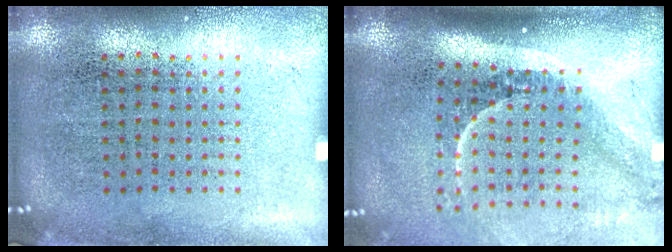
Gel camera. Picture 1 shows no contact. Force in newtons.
{"total": 2.3, "press": 1.4, "slide": 1.8}